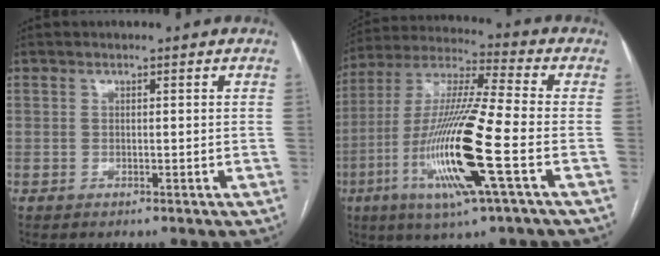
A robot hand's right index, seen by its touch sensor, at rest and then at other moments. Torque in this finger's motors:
{"motor_torque": [2.14, 0.00, 0.79, 0.21]}